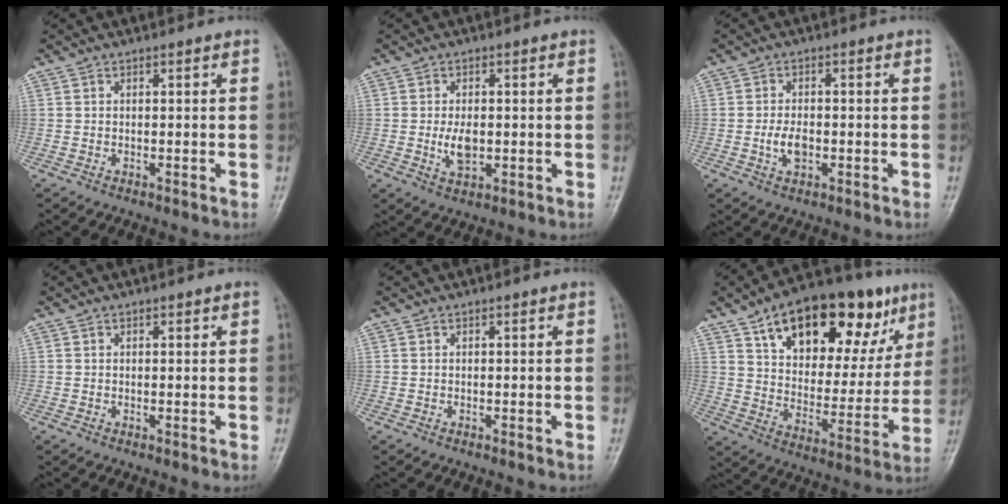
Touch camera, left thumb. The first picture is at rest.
{"total": 4.7, "force": [-0.3, 2.7, 3.8], "torque": [-0.065, -0.005, -0.003]}
{"total": 3.9, "force": [-0.9, 2.3, 3.0], "torque": [-0.054, 0.004, -0.017]}
{"total": 0.7, "force": [0.4, 0.3, 0.5], "torque": [-0.002, 0.000, 0.005]}
{"total": 0.0}
{"total": 26.2, "force": [14.0, 13.3, 17.7], "torque": [-0.224, -0.011, 0.217]}